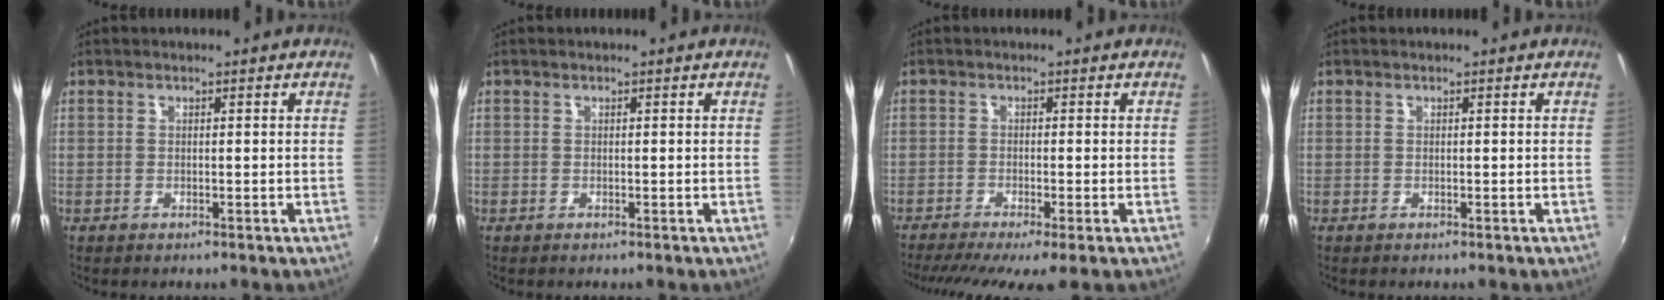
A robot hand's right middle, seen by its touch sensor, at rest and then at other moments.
{"total": 0.0}
{"total": 7.5, "force": [-5.5, 0.3, 5.2], "torque": [-0.109, -0.032, -0.088]}
{"total": 0.0}